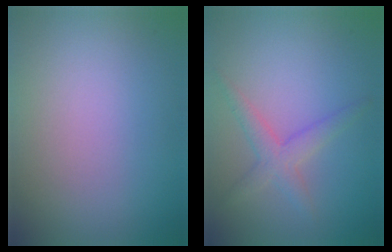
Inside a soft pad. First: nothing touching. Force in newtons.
{"total": 2.4, "press": 2.4, "slide": 0.1}